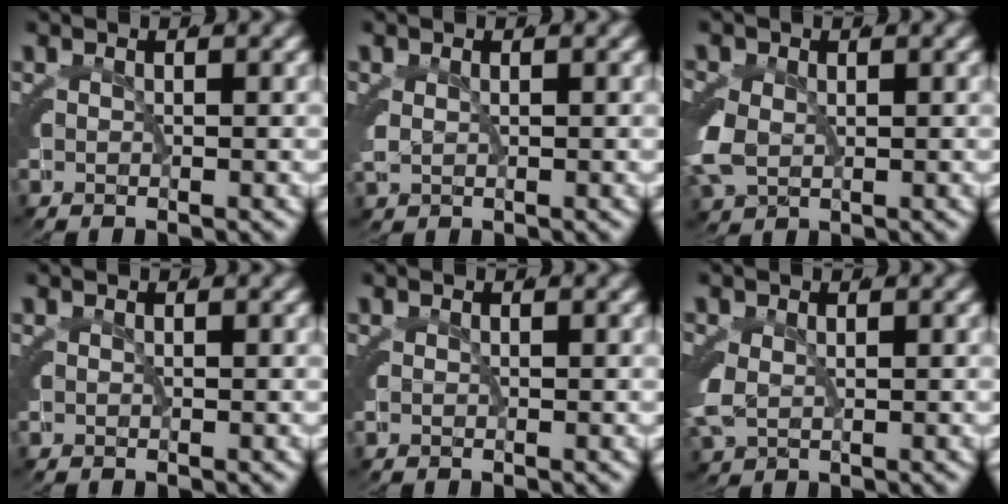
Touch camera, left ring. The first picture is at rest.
{"total": 0.9, "force": [0.3, 0.6, 0.6], "torque": [-0.026, -0.013, 0.018]}
{"total": 3.0, "force": [-0.4, 2.4, 1.7], "torque": [-0.065, -0.025, 0.011]}
{"total": 0.0}
{"total": 0.0}
{"total": 2.0, "force": [-0.2, 1.7, 1.1], "torque": [-0.050, -0.025, 0.017]}